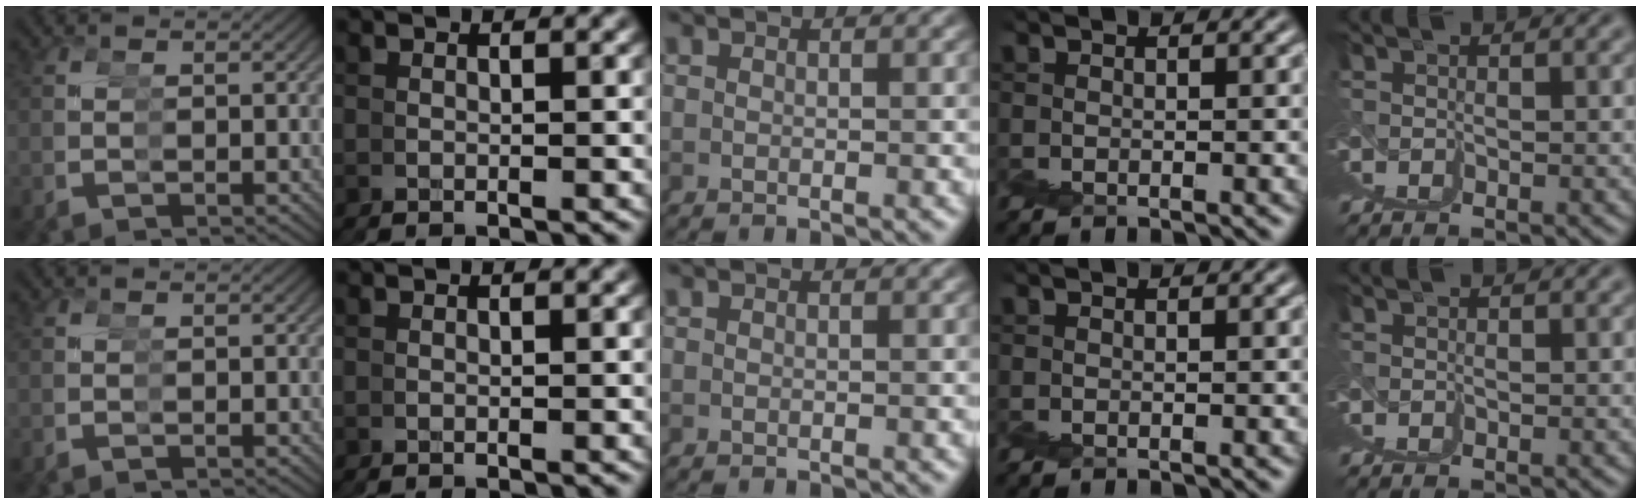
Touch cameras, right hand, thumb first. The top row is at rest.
{}